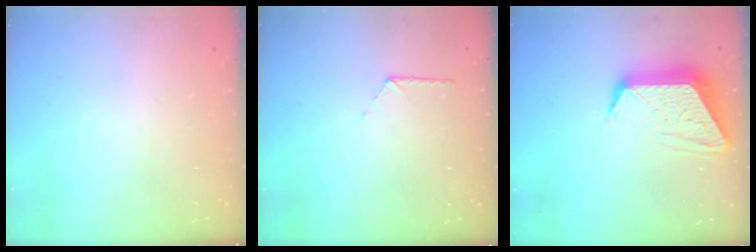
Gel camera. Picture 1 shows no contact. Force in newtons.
{"total": 6.9, "press": 6.9, "slide": 0.6}
{"total": 13.4, "press": 13.4, "slide": 0.9}